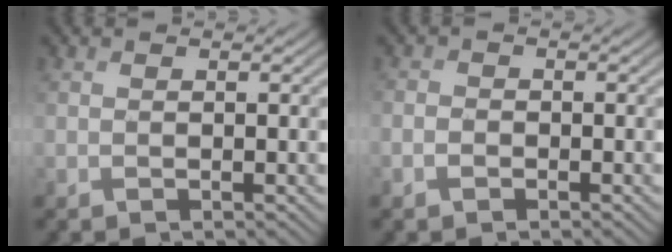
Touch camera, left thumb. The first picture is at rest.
{"total": 1.2, "force": [-0.6, 0.9, 0.5], "torque": [-0.010, 0.001, -0.012]}